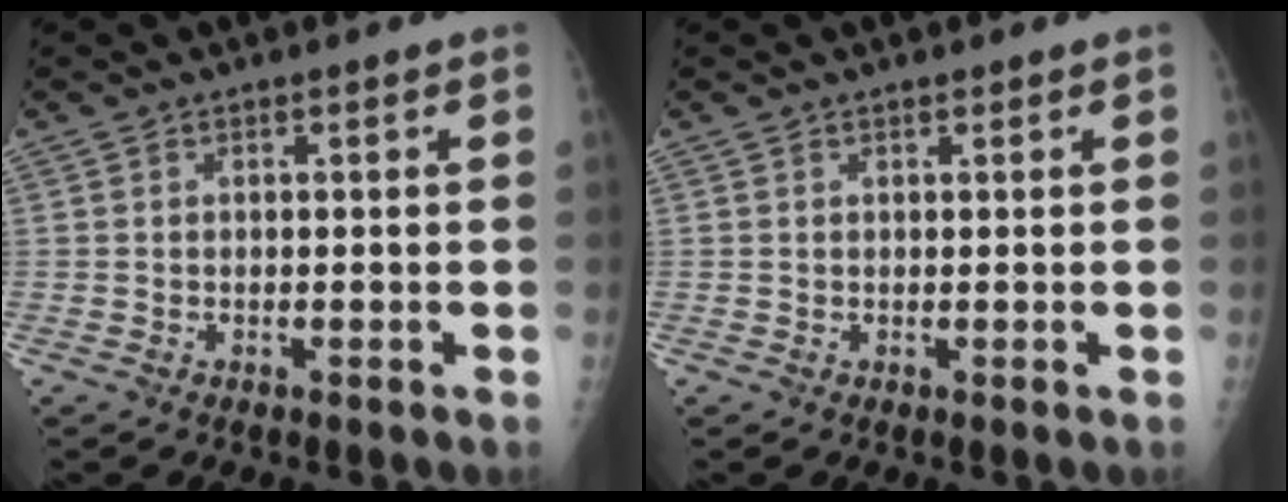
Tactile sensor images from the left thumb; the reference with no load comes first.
{"total": 0.6, "force": [0.5, 0.1, 0.3], "torque": [-0.007, -0.003, 0.007]}